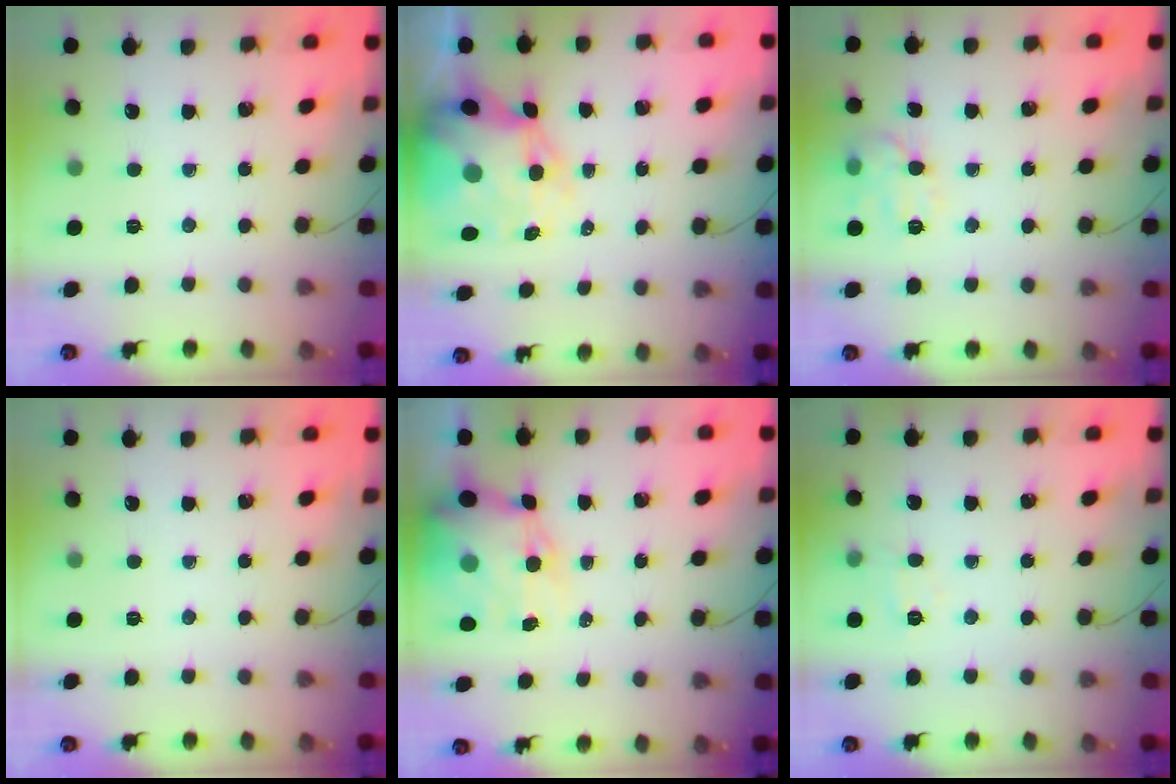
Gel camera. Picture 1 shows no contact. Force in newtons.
{"total": 12.9, "press": 12.4, "slide": 3.7}
{"total": 10.4, "press": 10.4, "slide": 0.4}
{"total": 0.0}
{"total": 13.3, "press": 12.9, "slide": 3.3}
{"total": 6.5, "press": 6.4, "slide": 1.1}